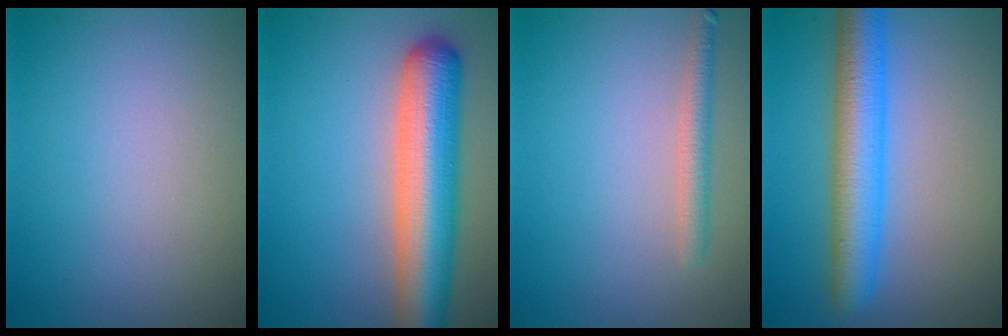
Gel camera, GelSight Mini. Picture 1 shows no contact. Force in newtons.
{"total": 8.4, "press": 8.4, "slide": 0.4}
{"total": 1.8, "press": 1.8, "slide": 0.1}
{"total": 6.3, "press": 6.3, "slide": 0.2}